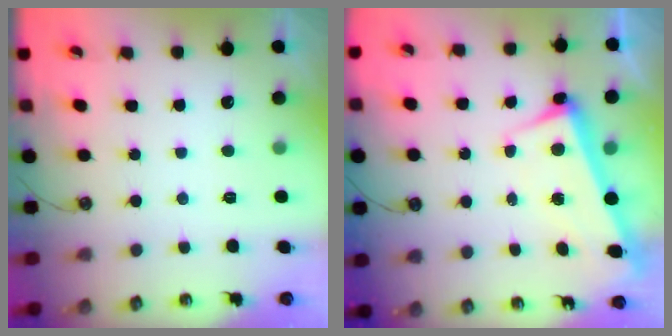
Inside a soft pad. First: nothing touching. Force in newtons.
{"total": 1.9, "press": 1.6, "slide": 0.9}